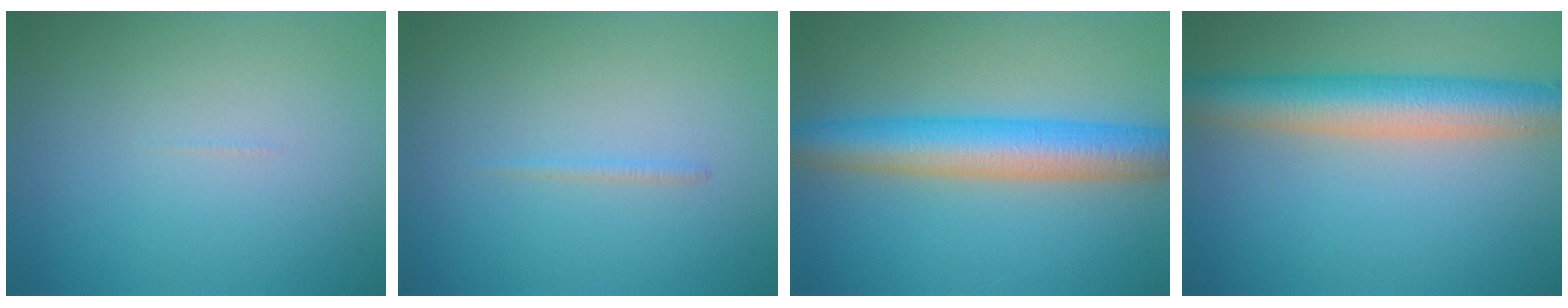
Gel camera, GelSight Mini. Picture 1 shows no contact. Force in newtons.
{"total": 0.6, "press": 0.6, "slide": 0.0}
{"total": 6.9, "press": 6.9, "slide": 0.1}
{"total": 7.1, "press": 7.1, "slide": 0.2}